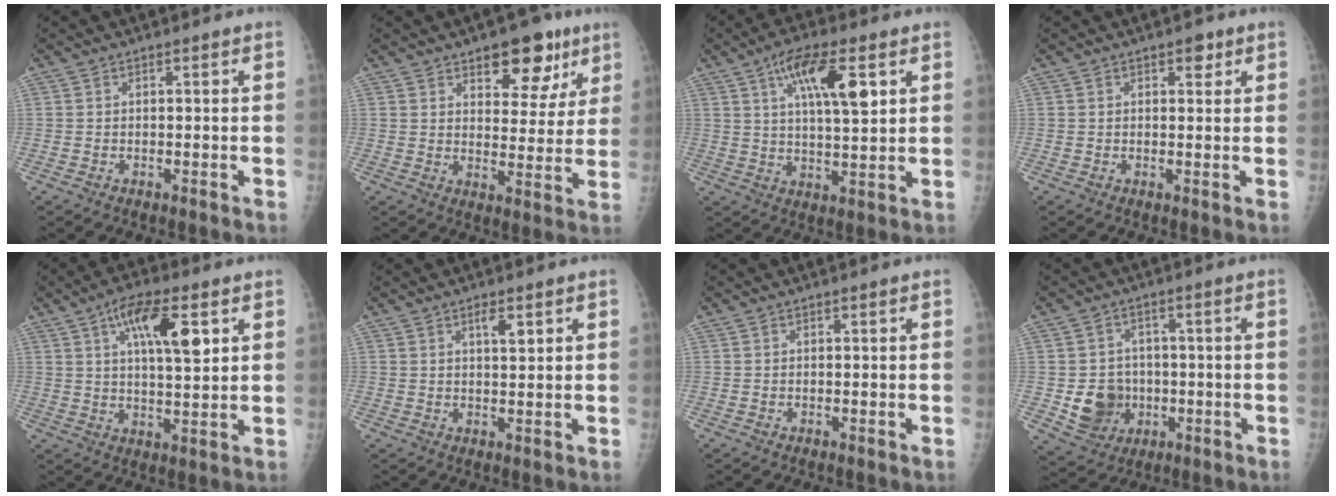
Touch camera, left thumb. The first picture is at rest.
{"total": 11.8, "force": [7.0, 6.1, 7.3], "torque": [-0.048, -0.031, 0.096]}
{"total": 12.0, "force": [4.8, 3.8, 10.4], "torque": [-0.166, -0.010, 0.081]}
{"total": 2.2, "force": [1.2, 1.2, 1.3], "torque": [-0.003, -0.003, 0.014]}
{"total": 11.6, "force": [4.5, 4.0, 9.9], "torque": [-0.150, -0.010, 0.074]}
{"total": 3.0, "force": [1.6, 0.9, 2.4], "torque": [-0.035, -0.008, 0.027]}
{"total": 0.0}
{"total": 8.5, "force": [-1.5, 7.6, 3.5], "torque": [-0.024, 0.005, -0.016]}